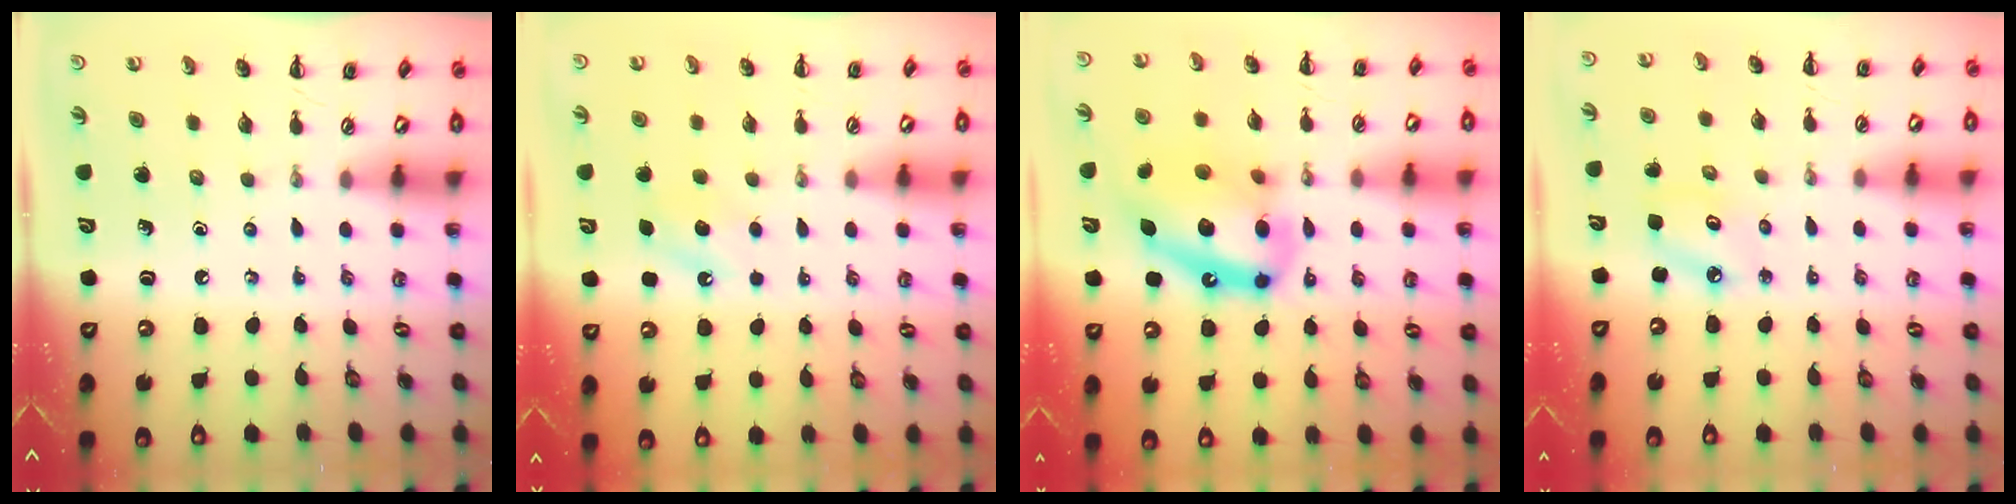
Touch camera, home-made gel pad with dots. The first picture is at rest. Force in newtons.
{"total": 6.5, "press": 6.2, "slide": 2.0}
{"total": 17.5, "press": 17.0, "slide": 4.4}
{"total": 4.2, "press": 4.2, "slide": 0.4}